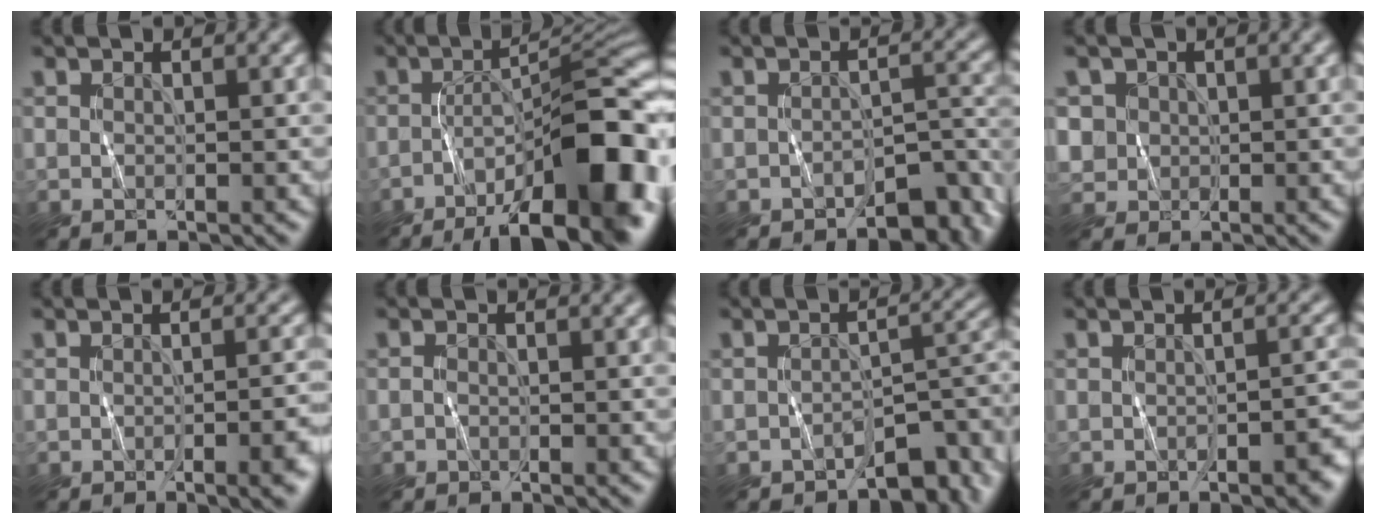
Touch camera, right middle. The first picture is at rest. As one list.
[{"total": 14.3, "force": [-7.8, 4.3, 11.3], "torque": [-0.154, 0.011, -0.122]}, {"total": 4.3, "force": [-3.4, 1.8, 2.0], "torque": [-0.012, 0.005, -0.051]}, {"total": 2.0, "force": [0.8, 1.9, 0.1], "torque": [-0.016, 0.001, 0.023]}, {"total": 4.0, "force": [-2.0, 1.1, 3.3], "torque": [-0.037, 0.004, -0.027]}, {"total": 1.0, "force": [-0.6, -0.5, -0.6], "torque": [0.004, 0.002, -0.011]}, {"total": 4.7, "force": [-3.3, 2.0, 2.6], "torque": [-0.014, 0.003, -0.053]}, {"total": 3.0, "force": [-1.8, 1.3, 2.1], "torque": [-0.020, 0.004, -0.024]}]